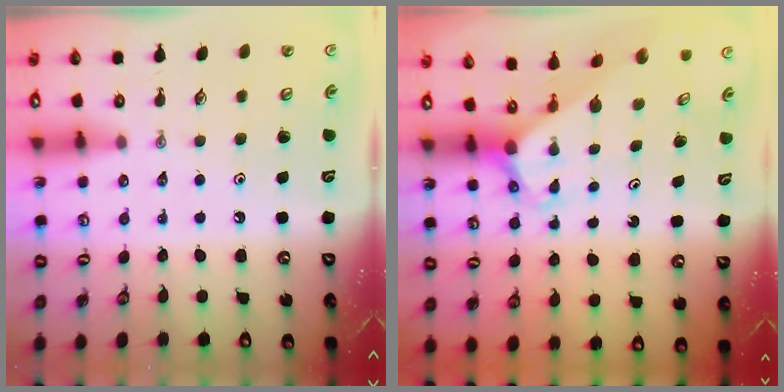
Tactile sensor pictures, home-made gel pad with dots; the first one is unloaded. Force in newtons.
{"total": 3.1, "press": 3.1, "slide": 0.2}